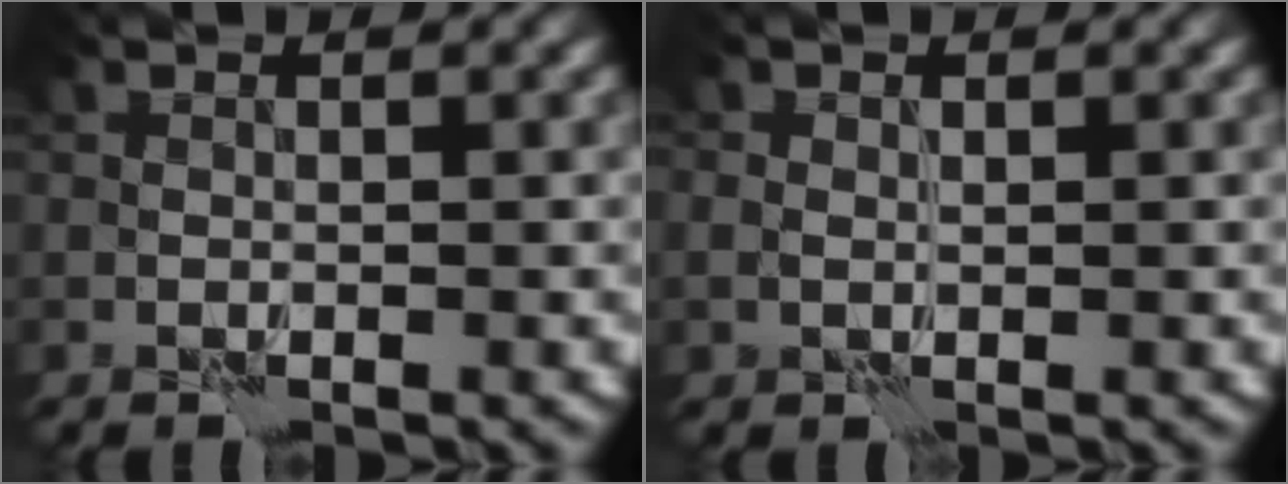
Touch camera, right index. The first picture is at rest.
{"total": 0.9, "force": [0.3, 0.6, 0.6], "torque": [-0.007, -0.001, 0.006]}